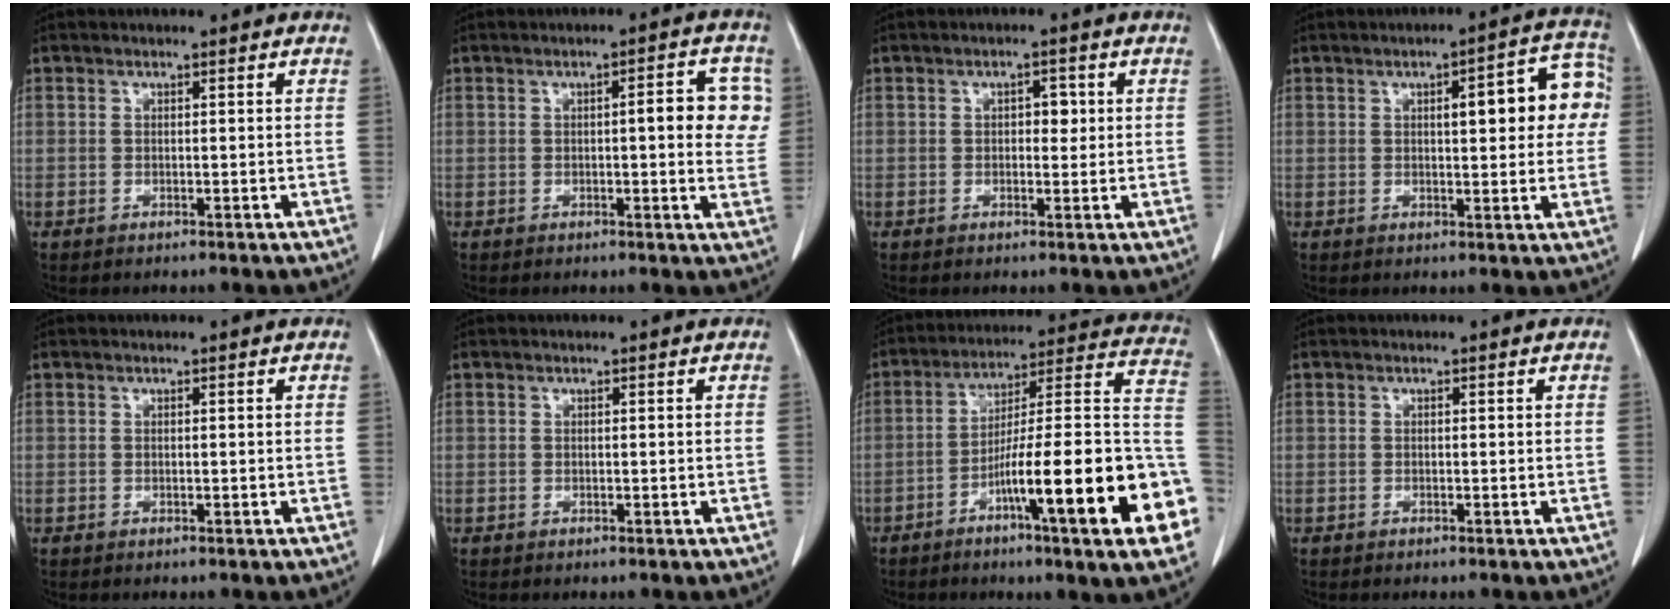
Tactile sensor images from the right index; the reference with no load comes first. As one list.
[{"total": 6.7, "force": [1.1, 1.6, 6.4], "torque": [-0.073, 0.011, 0.007]}, {"total": 2.4, "force": [0.4, 1.3, 1.9], "torque": [-0.026, 0.006, 0.005]}, {"total": 10.4, "force": [2.0, 2.9, 9.8], "torque": [-0.115, 0.029, 0.019]}, {"total": 0.0}, {"total": 0.0}, {"total": 24.1, "force": [-8.7, 1.5, 22.4], "torque": [-0.243, 0.008, -0.130]}, {"total": 0.0}]